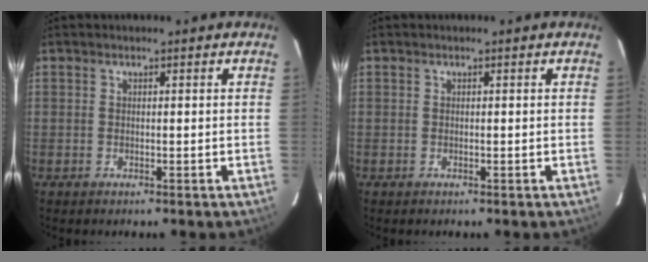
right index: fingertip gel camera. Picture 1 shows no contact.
{"total": 0.0}